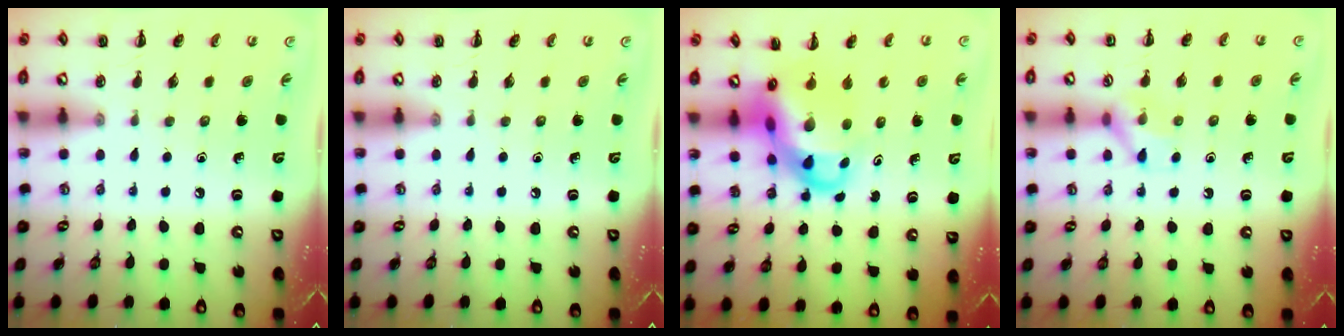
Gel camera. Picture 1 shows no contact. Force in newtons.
{"total": 0.0}
{"total": 8.7, "press": 8.3, "slide": 2.5}
{"total": 7.7, "press": 7.7, "slide": 0.2}